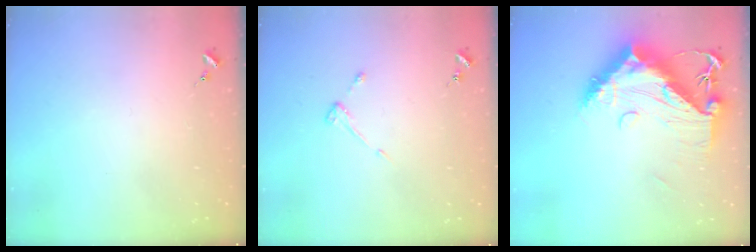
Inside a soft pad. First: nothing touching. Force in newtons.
{"total": 2.8, "press": 2.8, "slide": 0.3}
{"total": 16.8, "press": 16.7, "slide": 1.4}